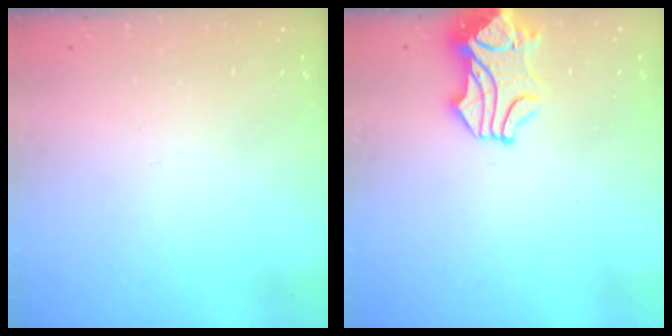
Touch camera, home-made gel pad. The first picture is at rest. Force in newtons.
{"total": 1.1, "press": 0.4, "slide": 1.0}